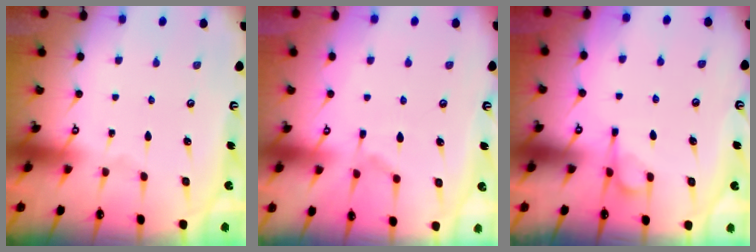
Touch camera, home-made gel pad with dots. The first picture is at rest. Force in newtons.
{"total": 1.9, "press": 1.4, "slide": 1.3}
{"total": 2.9, "press": 2.7, "slide": 1.1}